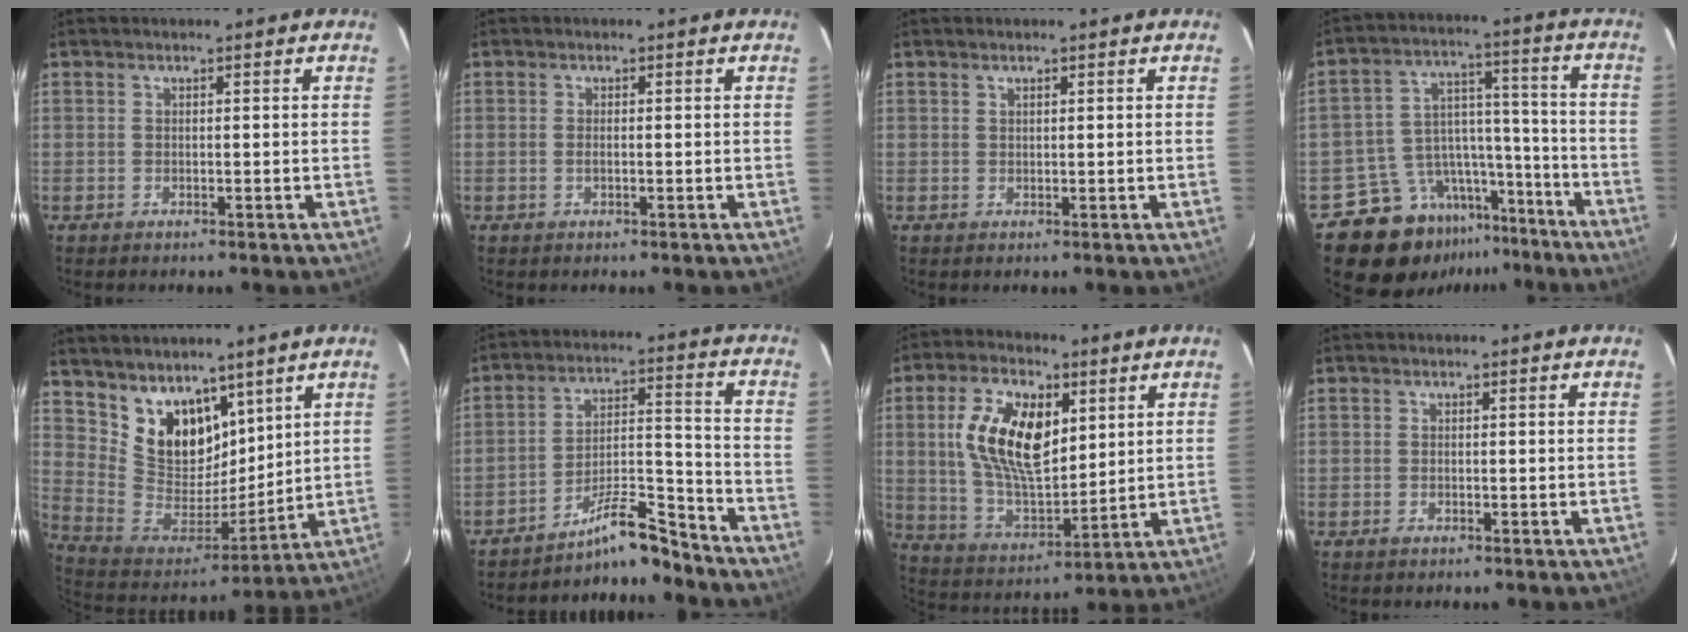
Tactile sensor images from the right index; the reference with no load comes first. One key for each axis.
{"total": 1.1, "fx": -0.2, "fy": 0.2, "fz": 1.0, "tx": -0.022, "ty": 0.001, "tz": -0.005}
{"total": 0.5, "fx": 0.5, "fy": 0.2, "fz": 0.2, "tx": -0.003, "ty": 0.002, "tz": 0.009}
{"total": 15.8, "fx": -12.7, "fy": 9.0, "fz": 2.9, "tx": -0.063, "ty": 0.065, "tz": -0.182}
{"total": 10.2, "fx": 7.0, "fy": 6.5, "fz": 3.4, "tx": -0.057, "ty": -0.003, "tz": 0.147}
{"total": 10.6, "fx": -9.9, "fy": 1.3, "fz": 3.5, "tx": -0.067, "ty": 0.034, "tz": -0.167}
{"total": 16.6, "fx": 4.8, "fy": 8.6, "fz": 13.4, "tx": -0.256, "ty": 0.011, "tz": 0.100}
{"total": 0.6, "fx": -0.2, "fy": 0.3, "fz": 0.5, "tx": -0.009, "ty": 0.000, "tz": -0.005}